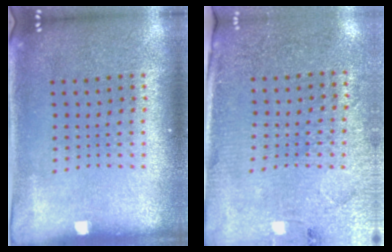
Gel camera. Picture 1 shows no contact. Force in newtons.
{"total": 2.8, "press": 2.6, "slide": 1.1}